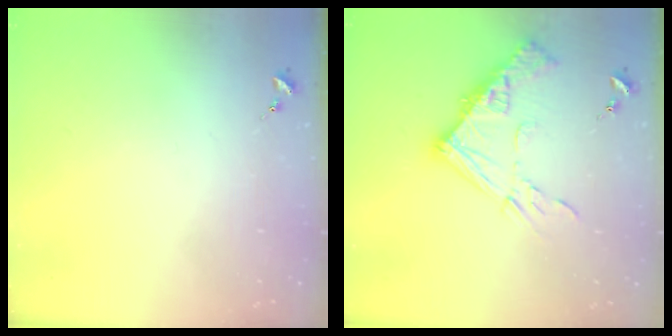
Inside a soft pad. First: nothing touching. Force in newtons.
{"total": 14.5, "press": 14.4, "slide": 1.6}